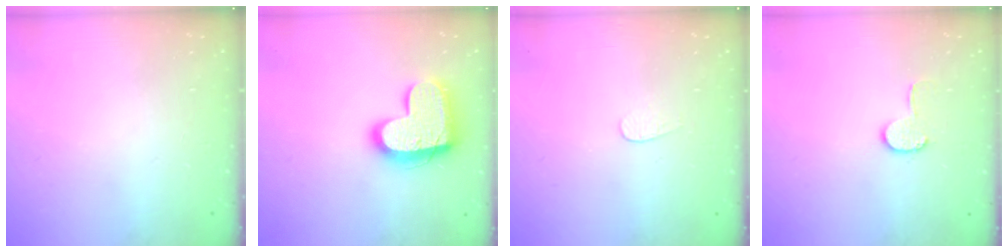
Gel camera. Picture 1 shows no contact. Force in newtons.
{"total": 17.3, "press": 17.3, "slide": 1.2}
{"total": 3.5, "press": 3.5, "slide": 0.3}
{"total": 6.4, "press": 6.4, "slide": 0.6}